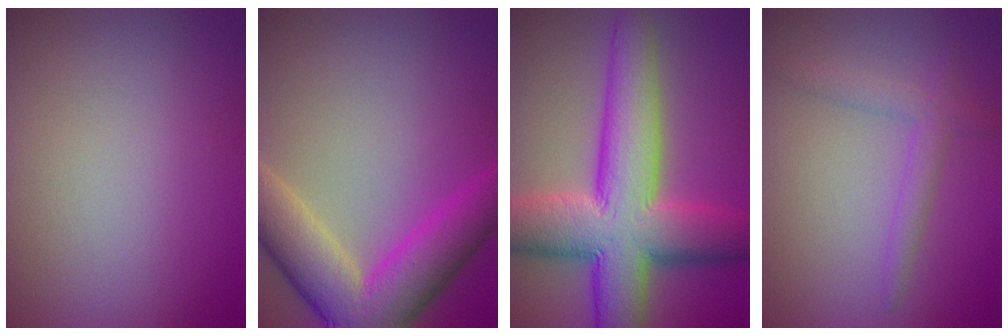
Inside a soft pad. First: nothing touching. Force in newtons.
{"total": 9.2, "press": 9.2, "slide": 0.5}
{"total": 11.5, "press": 11.5, "slide": 0.3}
{"total": 1.3, "press": 1.3, "slide": 0.1}